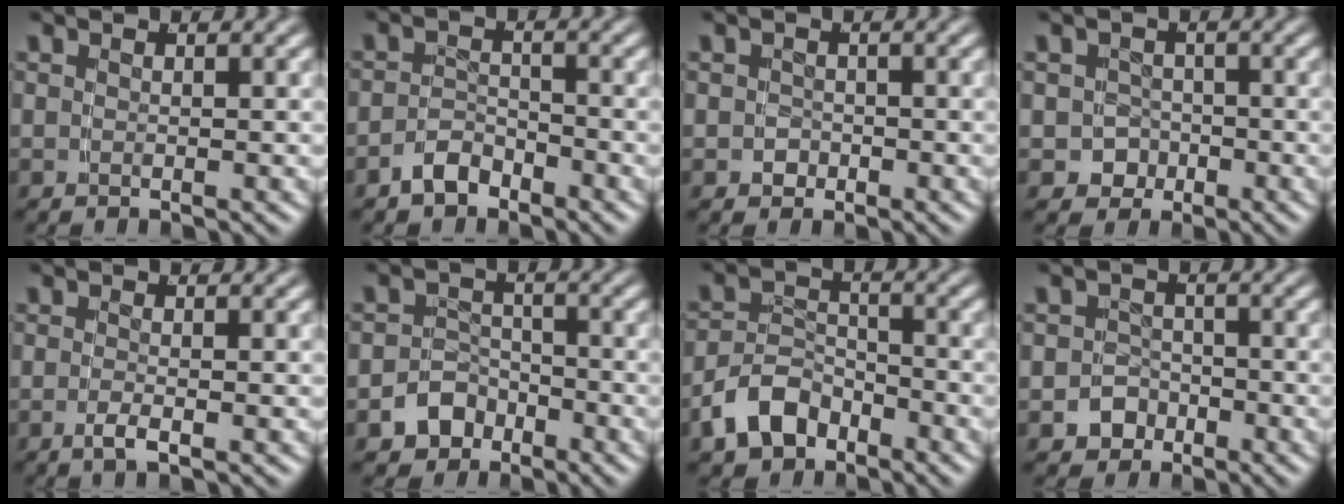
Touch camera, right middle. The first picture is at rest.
{"total": 2.8, "force": [-2.5, 1.2, 0.7], "torque": [-0.009, -0.001, -0.045]}
{"total": 1.9, "force": [-0.8, 1.8, 0.3], "torque": [-0.012, -0.010, -0.013]}
{"total": 6.8, "force": [-1.8, 6.3, 1.5], "torque": [-0.053, -0.029, -0.031]}
{"total": 1.4, "force": [-0.8, -0.1, 1.1], "torque": [-0.028, -0.003, -0.014]}
{"total": 5.0, "force": [-2.7, 4.1, 0.8], "torque": [-0.031, -0.013, -0.049]}
{"total": 4.6, "force": [-2.9, 3.0, 2.0], "torque": [-0.028, 0.001, -0.054]}
{"total": 5.4, "force": [-2.2, 4.8, 0.8], "torque": [-0.028, -0.012, -0.043]}